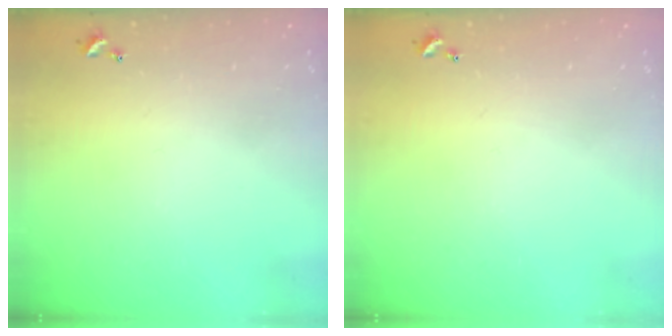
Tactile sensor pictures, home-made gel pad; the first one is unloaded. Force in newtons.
{"total": 0.0}